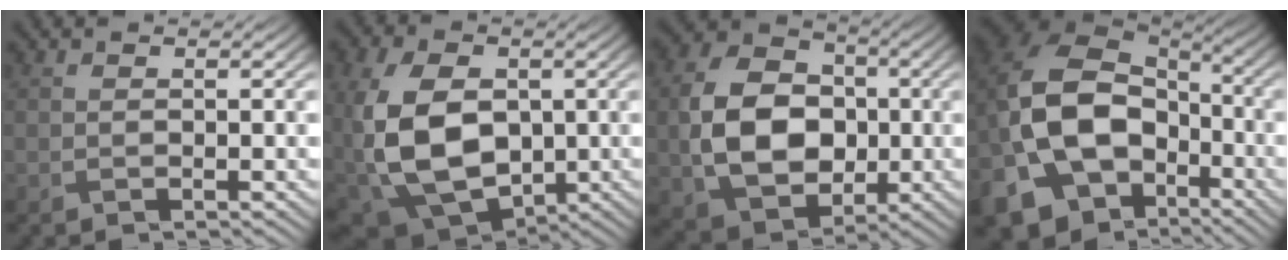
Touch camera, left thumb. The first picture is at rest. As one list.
[{"total": 16.4, "force": [-0.5, 11.3, 11.9], "torque": [-0.274, -0.023, -0.004]}, {"total": 12.1, "force": [-1.1, 9.1, 7.9], "torque": [-0.170, -0.001, -0.020]}, {"total": 19.2, "force": [-6.5, 14.3, 10.9], "torque": [-0.270, -0.033, -0.105]}]